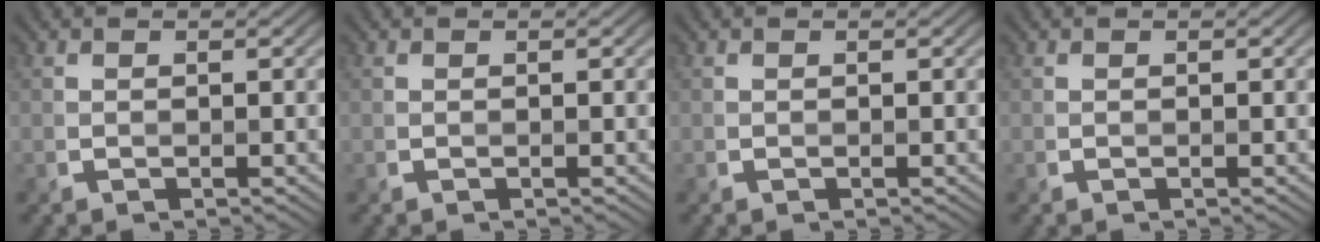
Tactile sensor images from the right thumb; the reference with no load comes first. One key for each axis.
{"total": 0.0}
{"total": 0.0}
{"total": 0.0}